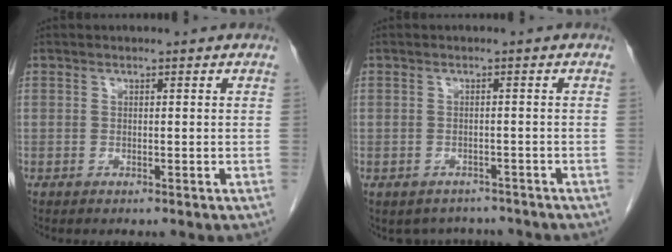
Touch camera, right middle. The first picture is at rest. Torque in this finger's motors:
{"motor_torque": [0.19, -0.18, -0.05, 0.01]}